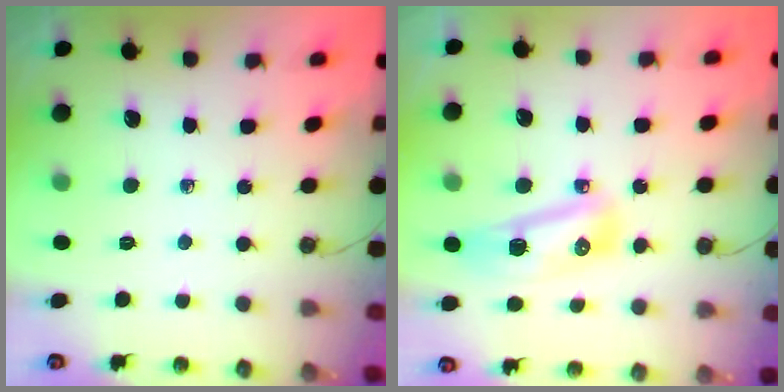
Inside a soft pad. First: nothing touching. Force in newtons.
{"total": 10.5, "press": 10.3, "slide": 2.0}